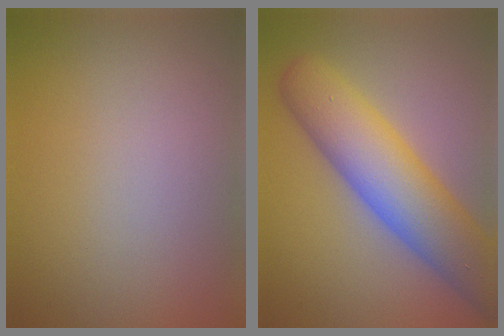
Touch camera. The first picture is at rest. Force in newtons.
{"total": 8.9, "press": 8.9, "slide": 0.6}